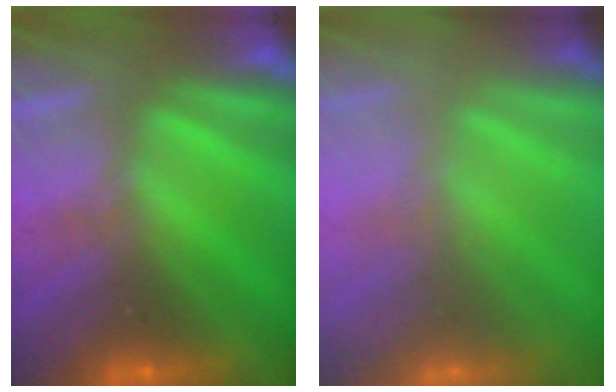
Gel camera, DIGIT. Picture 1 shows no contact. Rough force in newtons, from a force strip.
{"total": 9.2}